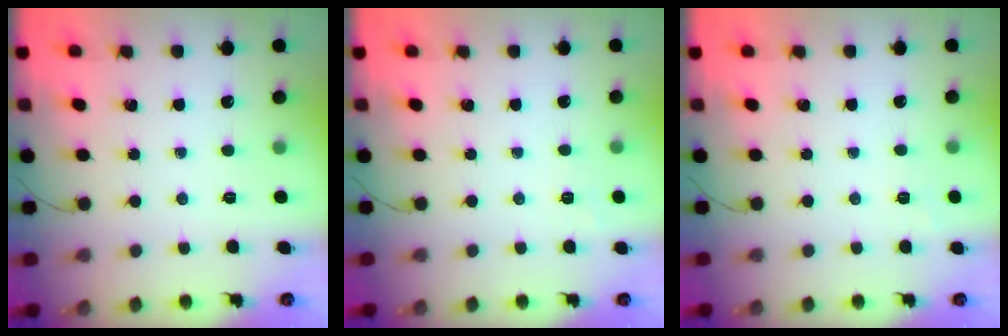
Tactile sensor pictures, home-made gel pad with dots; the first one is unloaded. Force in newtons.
{"total": 3.1, "press": 2.8, "slide": 1.3}
{"total": 3.1, "press": 2.8, "slide": 1.3}